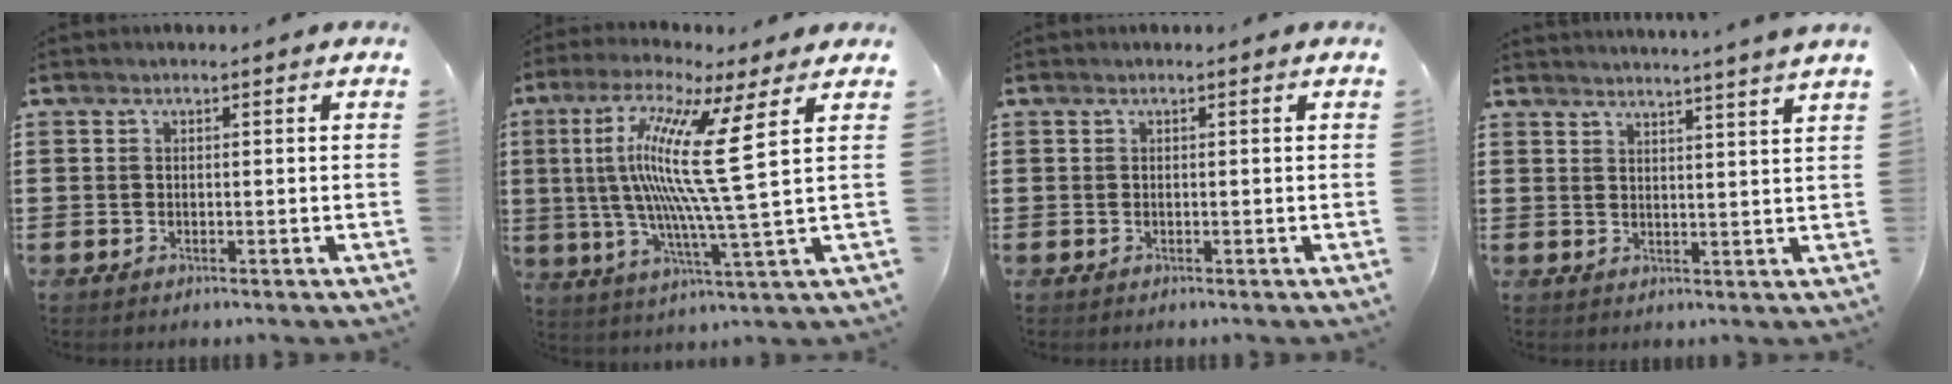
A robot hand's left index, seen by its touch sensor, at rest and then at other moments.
{"total": 14.0, "force": [3.6, -0.6, 13.5], "torque": [-0.292, -0.022, 0.042]}
{"total": 0.0}
{"total": 3.2, "force": [2.9, -1.2, 0.4], "torque": [-0.017, -0.020, 0.050]}